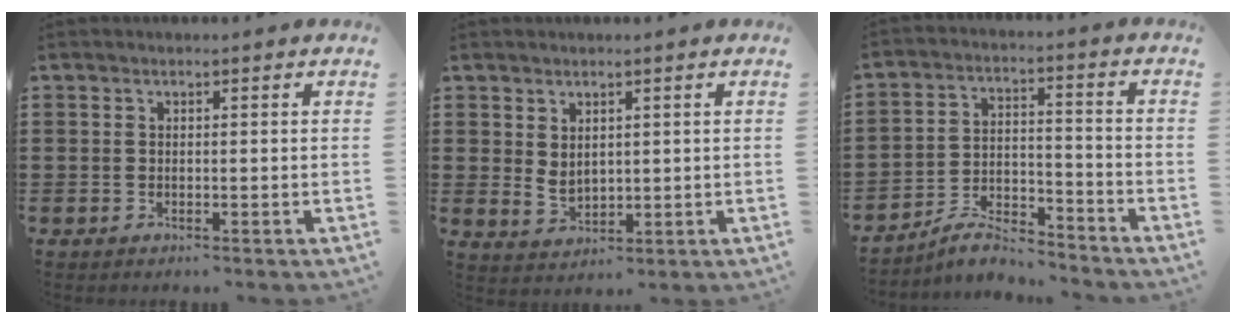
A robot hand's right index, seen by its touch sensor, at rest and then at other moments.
{"total": 2.6, "force": [1.6, 1.7, 1.2], "torque": [-0.026, 0.006, 0.031]}
{"total": 5.5, "force": [-5.3, 0.8, 1.2], "torque": [-0.028, 0.005, -0.105]}